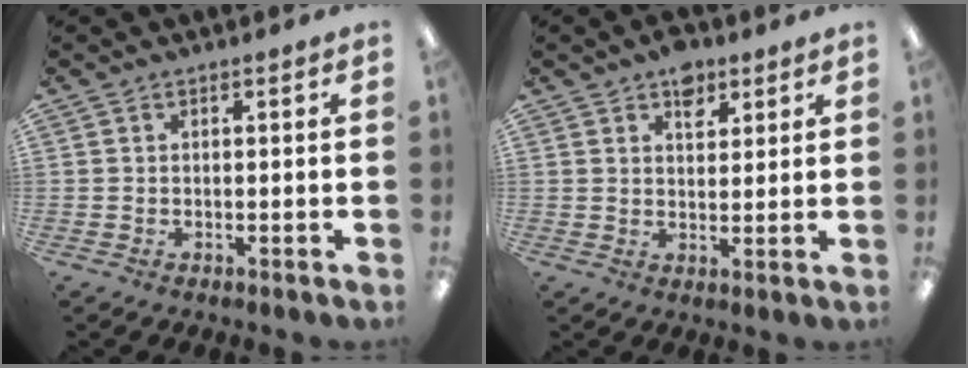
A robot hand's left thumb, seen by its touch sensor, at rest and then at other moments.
{"total": 6.3, "force": [4.0, 3.6, 3.2], "torque": [-0.032, -0.015, 0.067]}